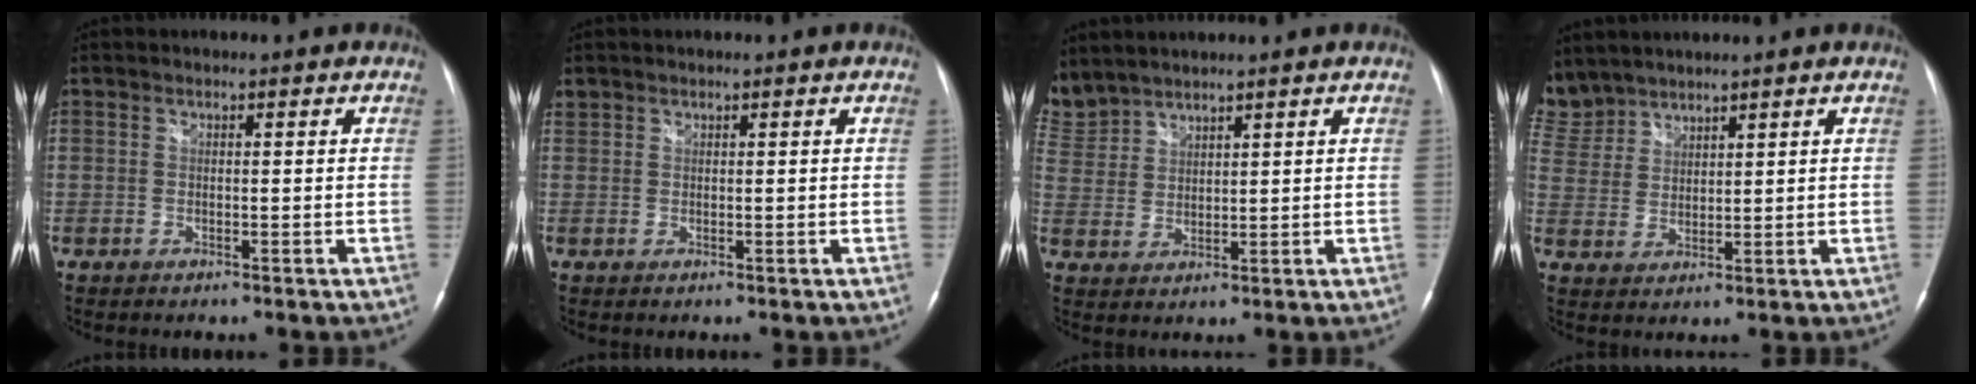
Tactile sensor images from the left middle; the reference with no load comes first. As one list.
[{"total": 1.0, "force": [0.8, 0.6, 0.0], "torque": [0.000, 0.014, 0.016]}, {"total": 7.6, "force": [7.0, 2.8, 1.0], "torque": [-0.044, 0.013, 0.156]}, {"total": 8.4, "force": [7.6, 3.6, 0.8], "torque": [-0.037, 0.014, 0.169]}]